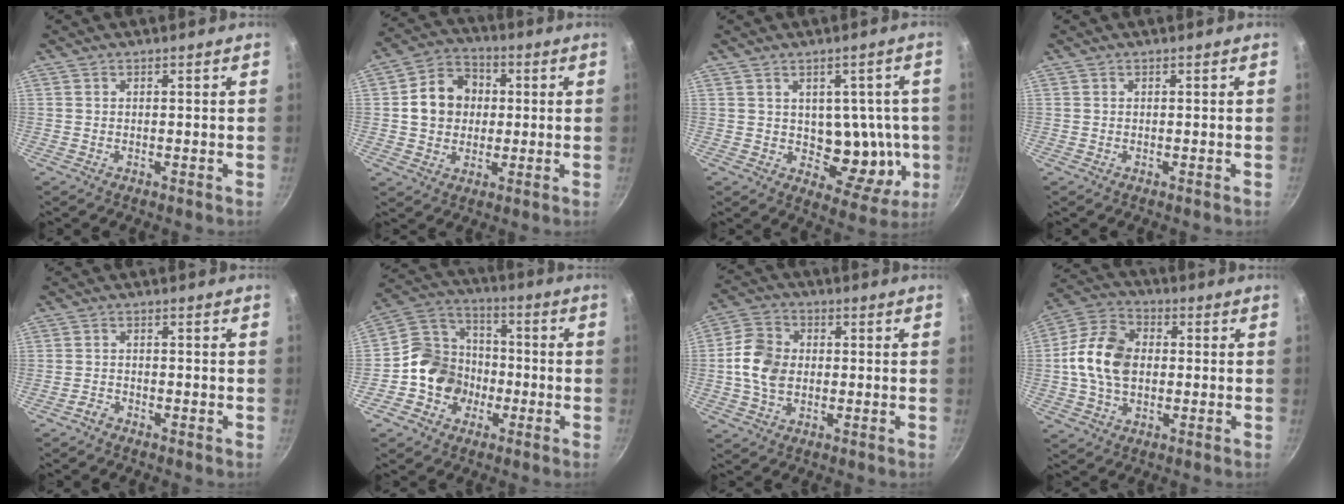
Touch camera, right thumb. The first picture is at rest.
{"total": 11.0, "force": [1.0, 9.3, 5.8], "torque": [-0.069, 0.018, 0.008]}
{"total": 13.0, "force": [-1.2, 8.9, 9.3], "torque": [-0.058, 0.001, -0.006]}
{"total": 0.0}
{"total": 1.5, "force": [-1.4, 0.5, 0.4], "torque": [-0.012, 0.015, -0.028]}
{"total": 11.9, "force": [-3.5, 10.5, 4.4], "torque": [-0.038, 0.044, -0.078]}
{"total": 9.3, "force": [-0.4, 7.0, 6.1], "torque": [-0.101, 0.014, -0.018]}
{"total": 13.0, "force": [0.1, 9.2, 9.2], "torque": [-0.154, 0.022, -0.016]}